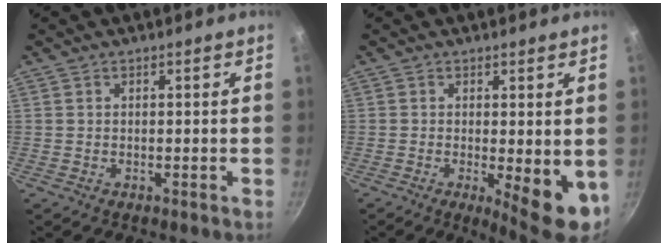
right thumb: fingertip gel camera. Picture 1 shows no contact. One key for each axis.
{"total": 7.9, "fx": -1.1, "fy": 2.3, "fz": 7.4, "tx": -0.089, "ty": -0.009, "tz": -0.006}